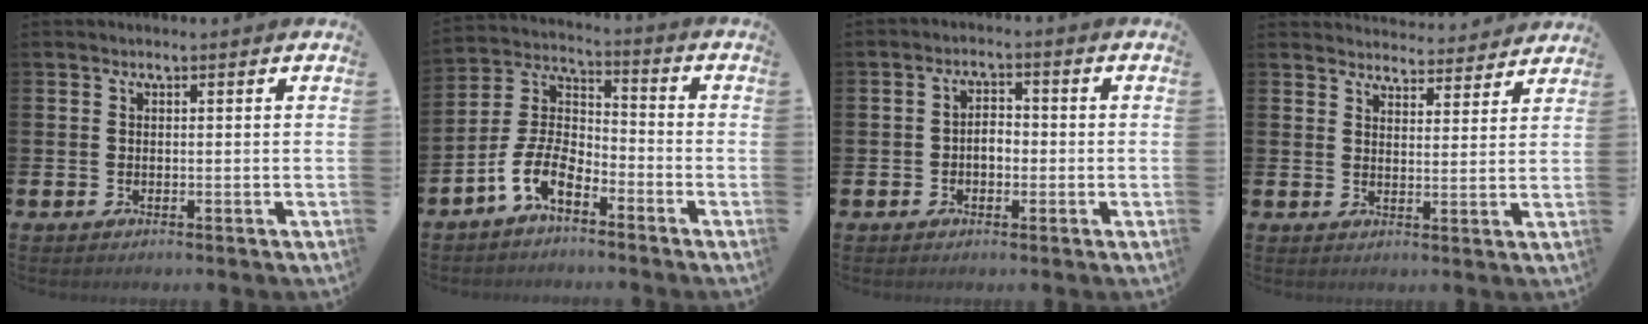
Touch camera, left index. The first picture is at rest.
{"total": 7.4, "force": [-5.2, 3.0, 4.2], "torque": [-0.117, -0.007, -0.109]}
{"total": 2.6, "force": [-0.7, 1.7, 1.9], "torque": [-0.027, 0.004, -0.019]}
{"total": 4.0, "force": [4.0, 0.5, -0.2], "torque": [0.001, -0.031, 0.069]}